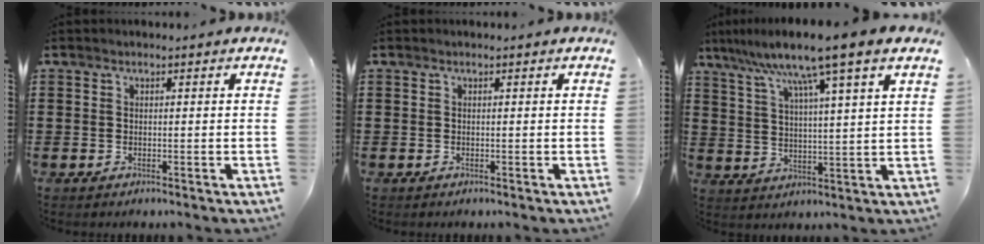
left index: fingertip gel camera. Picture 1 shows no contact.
{"total": 0.0}
{"total": 9.3, "force": [7.0, -0.8, 6.1], "torque": [-0.135, -0.033, 0.109]}